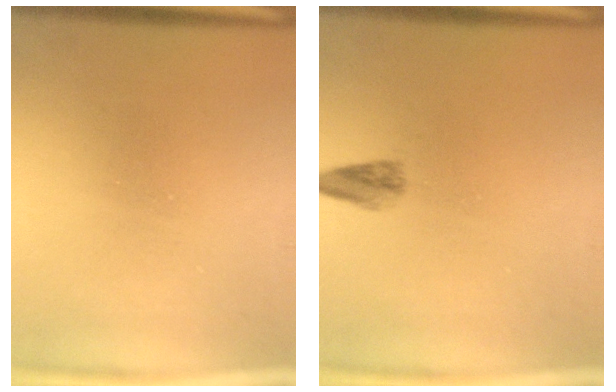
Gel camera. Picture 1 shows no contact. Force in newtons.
{"total": 1.8}